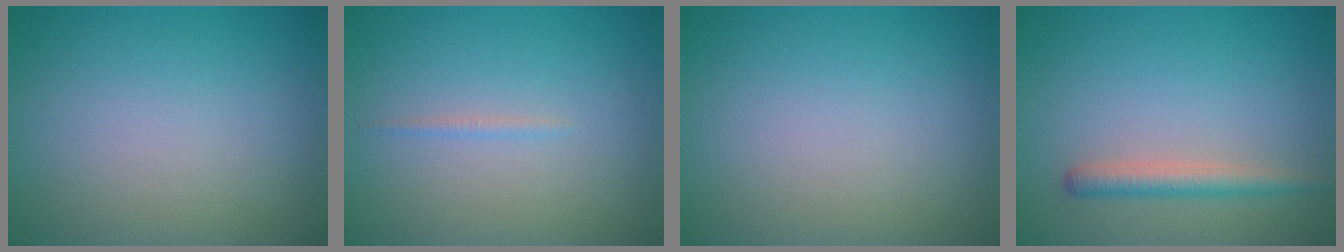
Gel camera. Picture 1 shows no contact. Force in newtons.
{"total": 0.6, "press": 0.6, "slide": 0.1}
{"total": 0.0}
{"total": 2.3, "press": 2.3, "slide": 0.2}